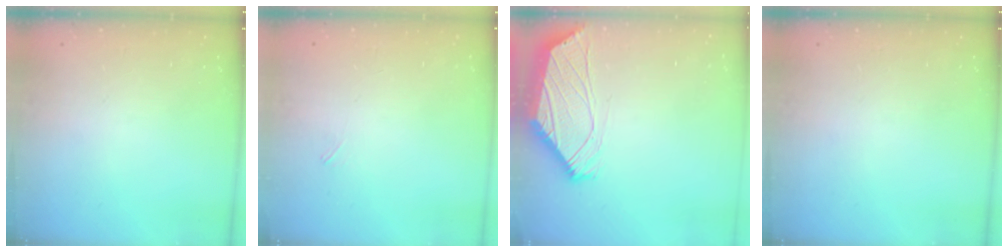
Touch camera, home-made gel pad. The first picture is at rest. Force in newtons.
{"total": 2.8, "press": 2.7, "slide": 0.6}
{"total": 1.0, "press": 0.8, "slide": 0.5}
{"total": 0.0}